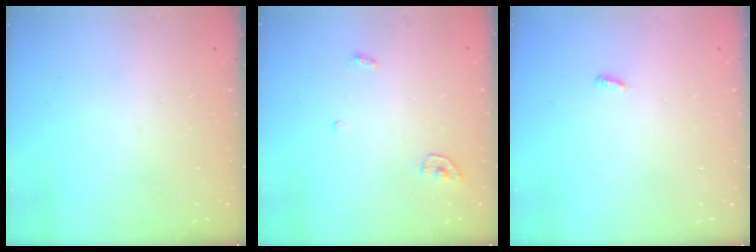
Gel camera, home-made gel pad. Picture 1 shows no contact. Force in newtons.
{"total": 3.6, "press": 3.5, "slide": 0.4}
{"total": 2.9, "press": 2.9, "slide": 0.2}